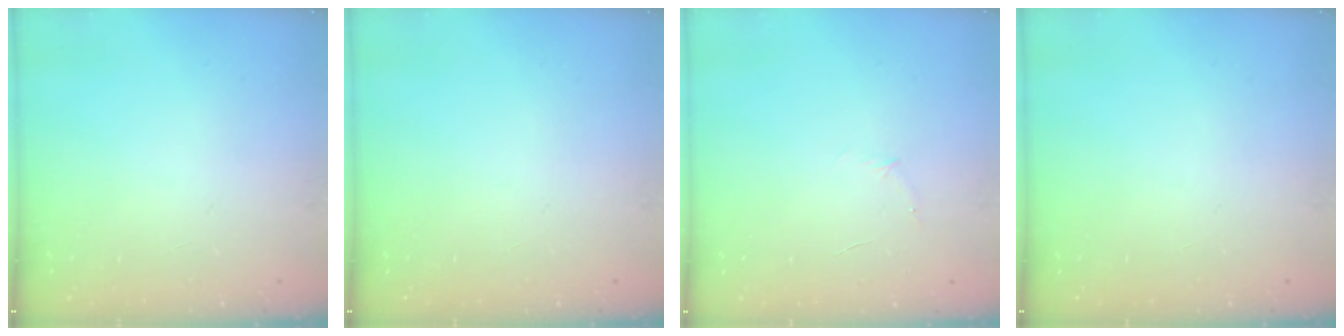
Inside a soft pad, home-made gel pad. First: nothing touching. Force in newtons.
{"total": 0.0}
{"total": 3.8, "press": 3.6, "slide": 1.1}
{"total": 0.0}